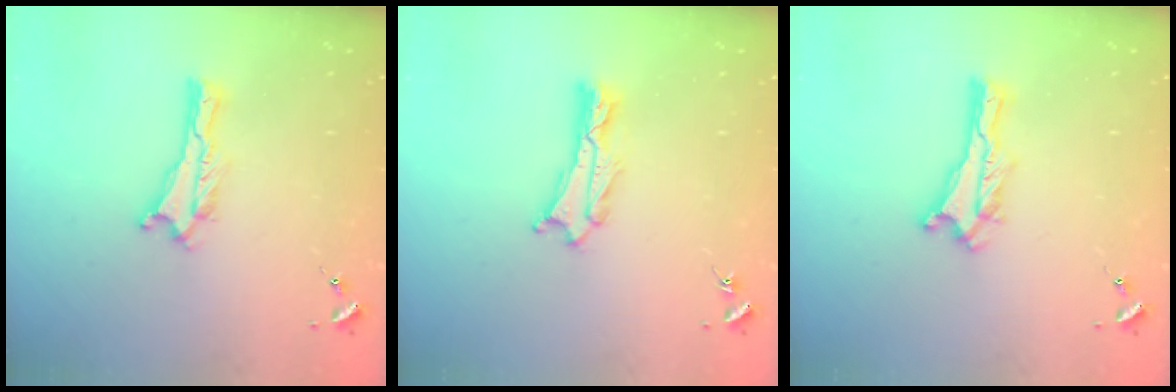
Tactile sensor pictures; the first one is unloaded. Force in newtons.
{"total": 1.1, "press": 1.1, "slide": 0.2}
{"total": 0.0}